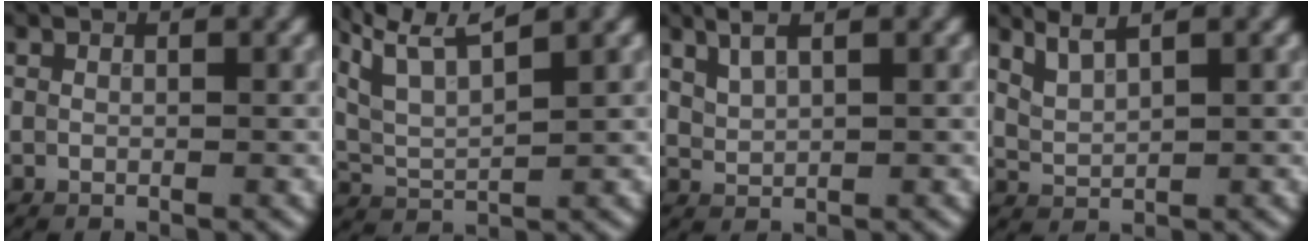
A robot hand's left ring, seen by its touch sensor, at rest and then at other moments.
{"total": 7.4, "force": [5.2, 1.9, 4.9], "torque": [-0.098, 0.030, 0.071]}
{"total": 2.4, "force": [1.7, 0.7, 1.5], "torque": [-0.030, 0.008, 0.036]}
{"total": 2.4, "force": [2.0, 0.5, 1.3], "torque": [-0.028, 0.004, 0.050]}